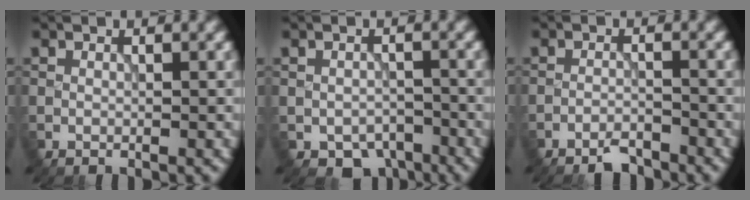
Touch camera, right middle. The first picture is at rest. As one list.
[{"total": 3.5, "force": [-2.3, 2.3, 1.4], "torque": [-0.014, -0.016, -0.030]}, {"total": 2.4, "force": [-2.2, 0.4, 0.9], "torque": [-0.011, -0.003, -0.044]}]